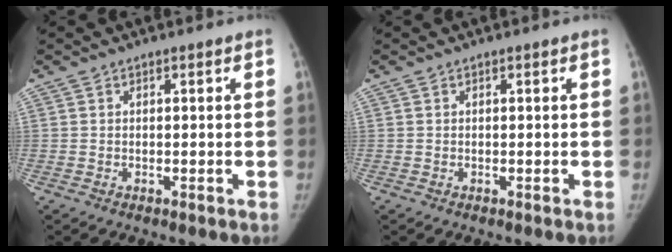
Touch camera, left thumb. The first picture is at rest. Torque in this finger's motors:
{"motor_torque": [0.10, 0.01, 0.33, -0.23, 0.05]}